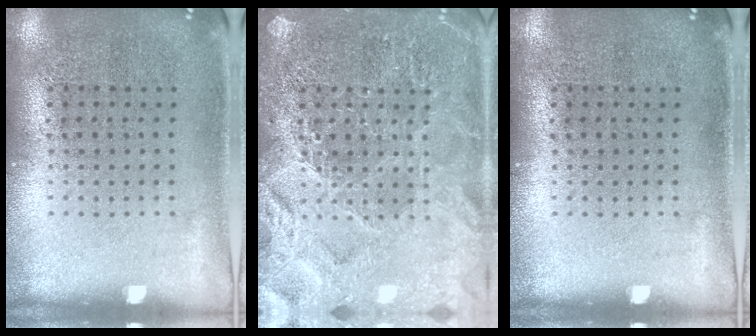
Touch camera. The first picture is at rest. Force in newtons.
{"total": 6.1, "press": 6.0, "slide": 0.9}
{"total": 0.0}